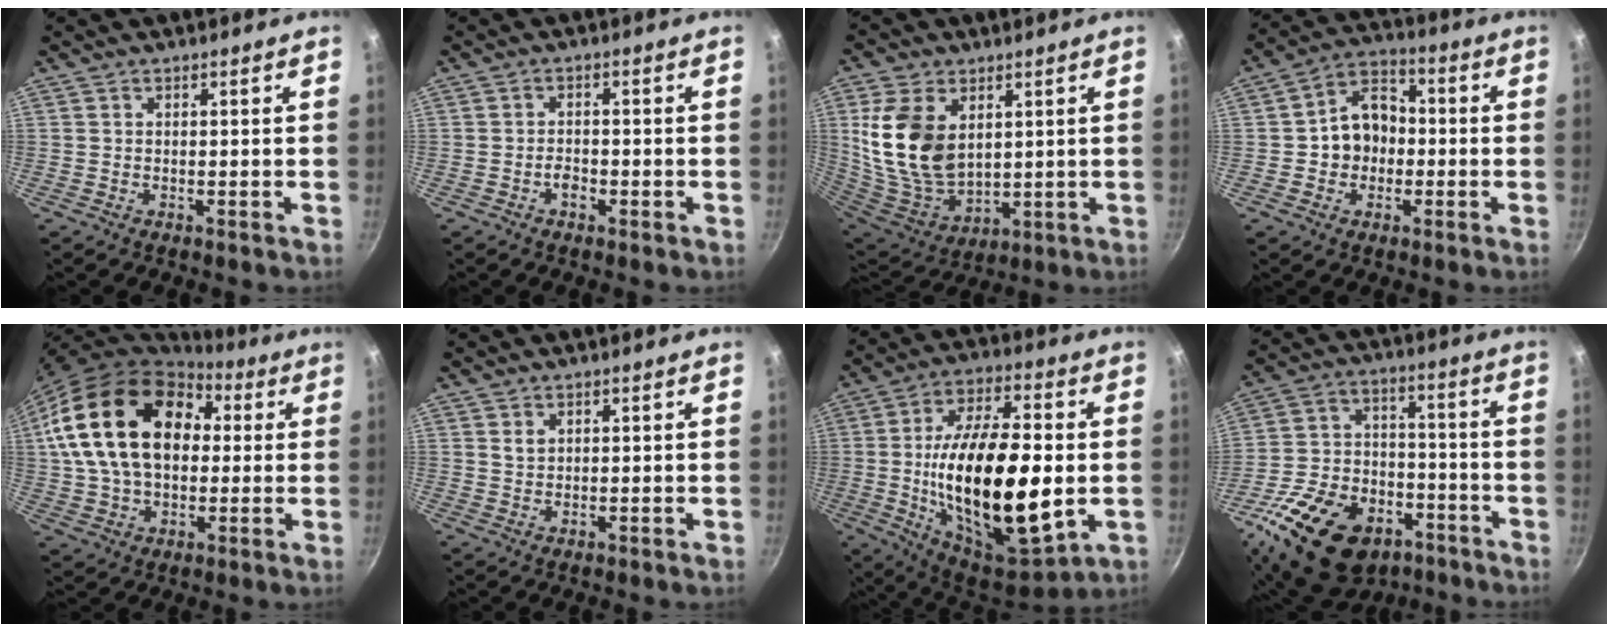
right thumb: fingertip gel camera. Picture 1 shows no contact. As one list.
[{"total": 2.2, "force": [-1.1, 1.3, 1.4], "torque": [-0.018, 0.013, -0.021]}, {"total": 17.1, "force": [4.3, 11.0, 12.3], "torque": [-0.229, -0.035, 0.099]}, {"total": 9.6, "force": [-0.9, 7.8, 5.5], "torque": [-0.045, 0.026, -0.028]}, {"total": 22.8, "force": [4.8, 15.5, 16.0], "torque": [-0.265, 0.025, 0.082]}, {"total": 1.6, "force": [0.8, 1.0, 0.9], "torque": [-0.014, -0.001, 0.017]}, {"total": 27.9, "force": [-2.1, 12.4, 24.9], "torque": [-0.427, 0.003, -0.026]}, {"total": 25.0, "force": [-13.2, 15.5, 14.5], "torque": [-0.236, 0.051, -0.211]}]